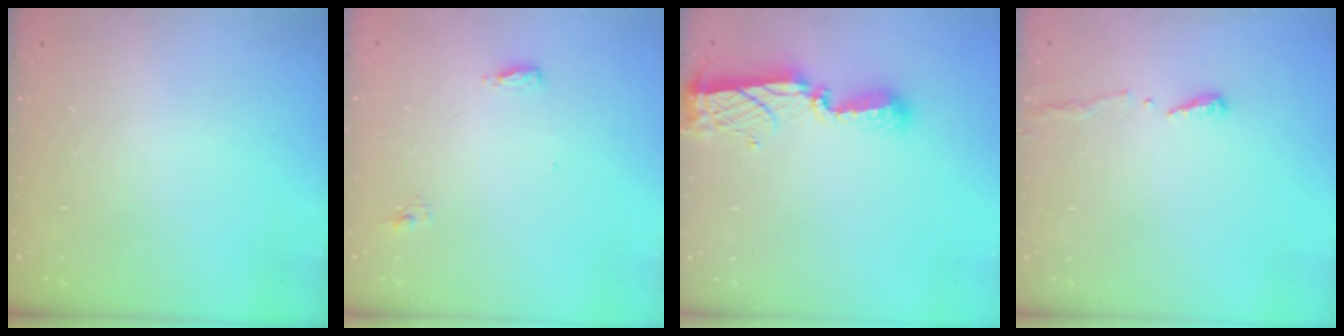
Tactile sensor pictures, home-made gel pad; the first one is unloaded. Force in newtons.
{"total": 4.7, "press": 4.5, "slide": 1.1}
{"total": 8.4, "press": 8.4, "slide": 0.8}
{"total": 3.5, "press": 3.4, "slide": 0.3}